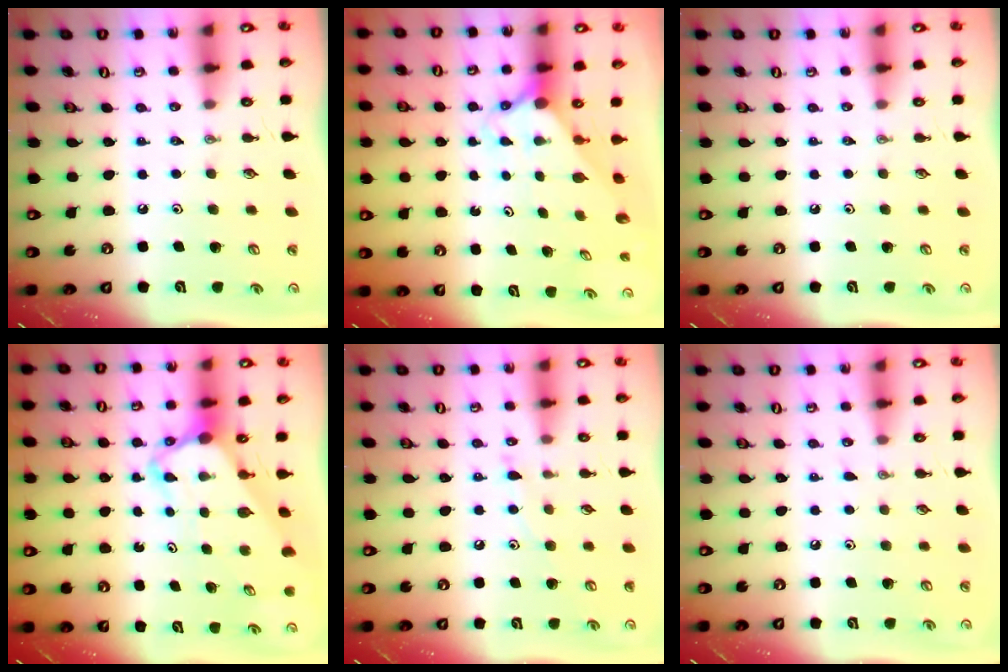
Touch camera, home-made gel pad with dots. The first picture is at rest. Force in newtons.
{"total": 2.2, "press": 2.2, "slide": 0.2}
{"total": 0.0}
{"total": 5.1, "press": 5.1, "slide": 0.3}
{"total": 7.0, "press": 7.0, "slide": 0.3}
{"total": 3.7, "press": 3.6, "slide": 0.5}